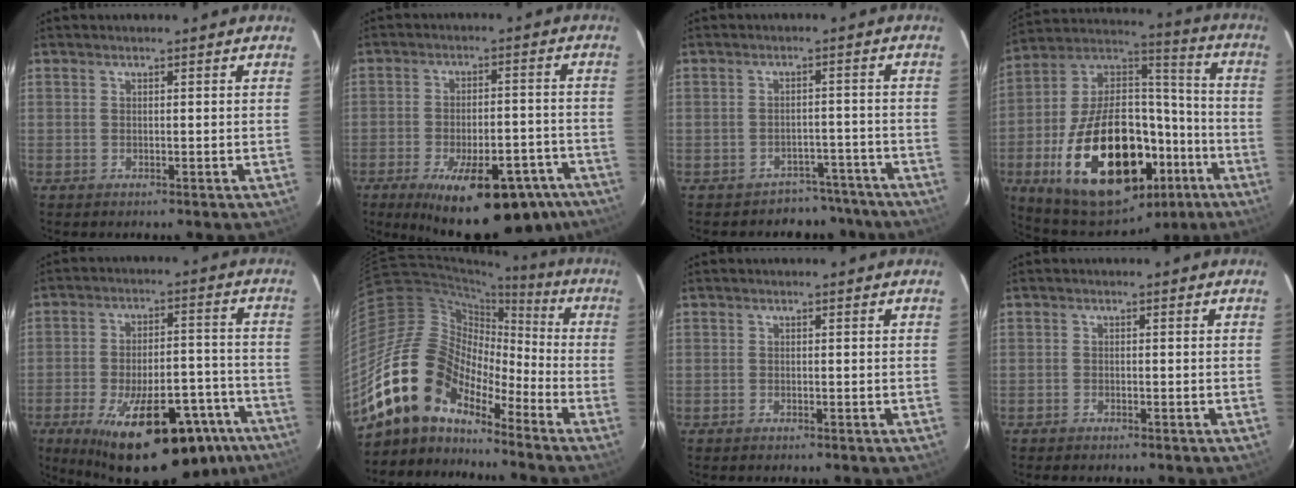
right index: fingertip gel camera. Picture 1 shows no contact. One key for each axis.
{"total": 22.0, "fx": -15.1, "fy": 8.6, "fz": 13.5, "tx": -0.214, "ty": -0.013, "tz": -0.196}
{"total": 7.2, "fx": -5.9, "fy": 4.0, "fz": -0.2, "tx": 0.012, "ty": 0.037, "tz": -0.066}
{"total": 31.9, "fx": -13.4, "fy": 17.8, "fz": 22.8, "tx": -0.424, "ty": 0.029, "tz": -0.184}
{"total": 25.7, "fx": -16.4, "fy": 10.4, "fz": 16.8, "tx": -0.272, "ty": -0.007, "tz": -0.216}
{"total": 17.3, "fx": -13.1, "fy": 8.1, "fz": 7.8, "tx": -0.143, "ty": 0.008, "tz": -0.259}
{"total": 0.0}
{"total": 0.9, "fx": -0.9, "fy": 0.3, "fz": 0.2, "tx": -0.012, "ty": 0.002, "tz": -0.017}